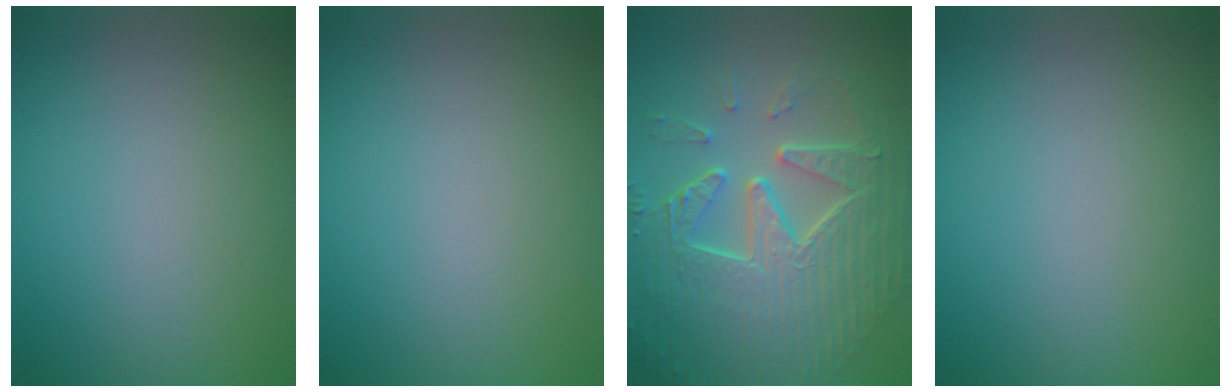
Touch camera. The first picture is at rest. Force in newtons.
{"total": 0.0}
{"total": 9.6, "press": 6.6, "slide": 7.0}
{"total": 0.0}